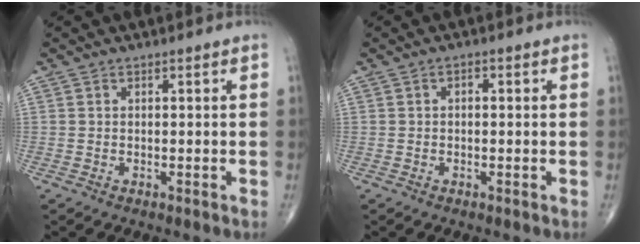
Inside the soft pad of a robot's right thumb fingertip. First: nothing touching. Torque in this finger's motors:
{"motor_torque": [-0.06, -0.15, -0.03, -0.28, -0.03]}